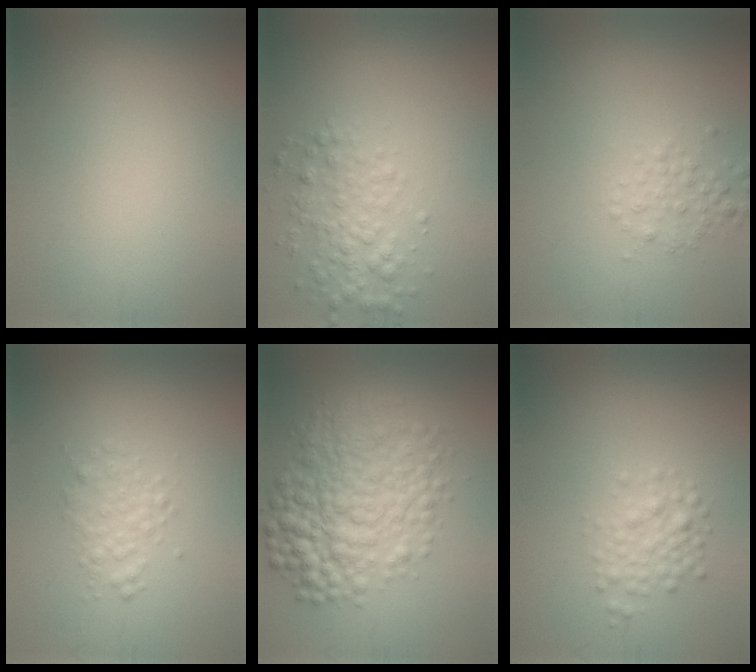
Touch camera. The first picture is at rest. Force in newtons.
{"total": 3.0, "press": 3.0, "slide": 0.1}
{"total": 1.7, "press": 1.7, "slide": 0.0}
{"total": 2.0, "press": 2.0, "slide": 0.0}
{"total": 7.9, "press": 7.9, "slide": 0.1}
{"total": 2.2, "press": 2.2, "slide": 0.1}